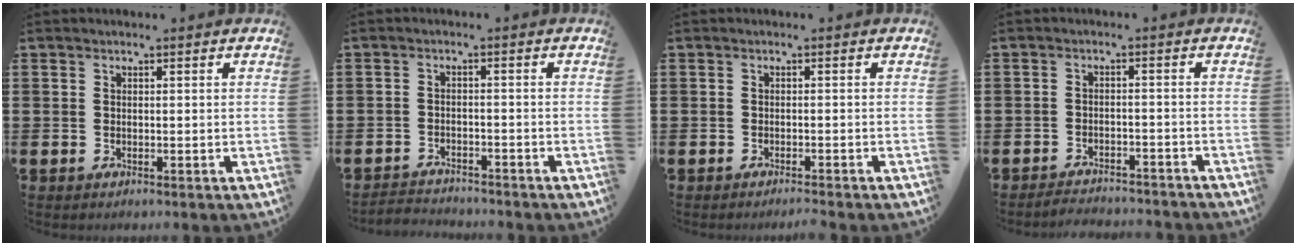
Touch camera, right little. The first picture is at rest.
{"total": 2.1, "force": [-2.1, 0.1, -0.3], "torque": [-0.002, 0.002, -0.047]}
{"total": 0.9, "force": [-0.9, -0.2, 0.1], "torque": [-0.002, -0.001, -0.018]}
{"total": 2.4, "force": [-2.4, 0.0, -0.2], "torque": [-0.002, 0.003, -0.051]}